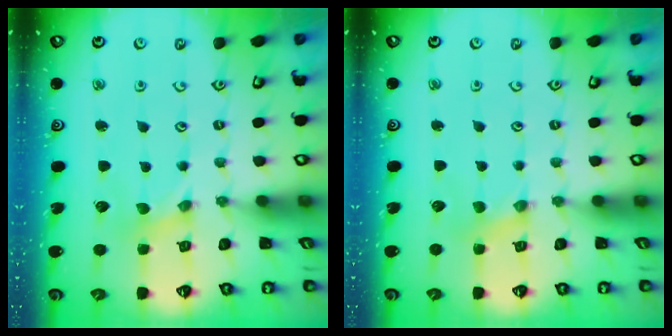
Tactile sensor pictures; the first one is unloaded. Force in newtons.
{"total": 2.0, "press": 1.9, "slide": 0.4}